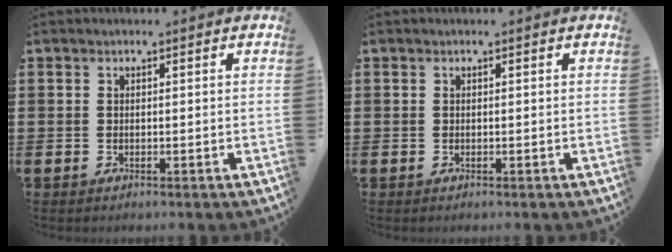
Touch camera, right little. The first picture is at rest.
{"total": 0.0}